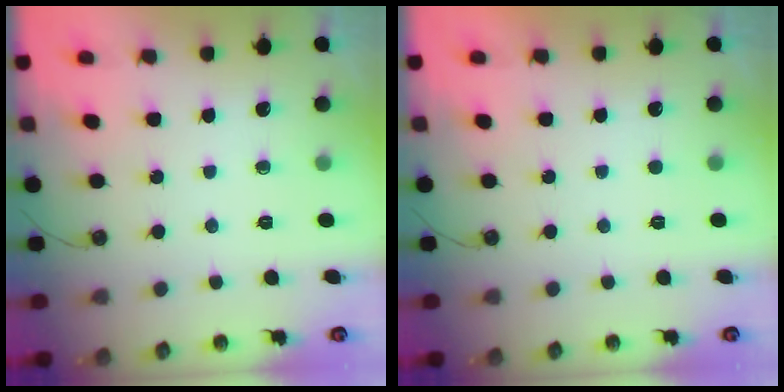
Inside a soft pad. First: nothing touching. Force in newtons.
{"total": 0.0}